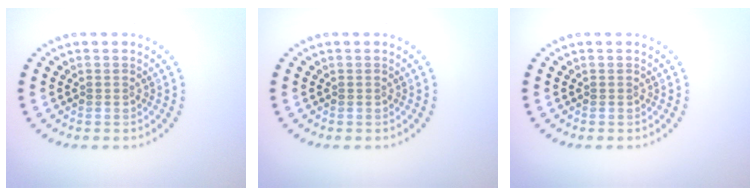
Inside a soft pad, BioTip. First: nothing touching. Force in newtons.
{"total": 0.0}
{"total": 0.0}